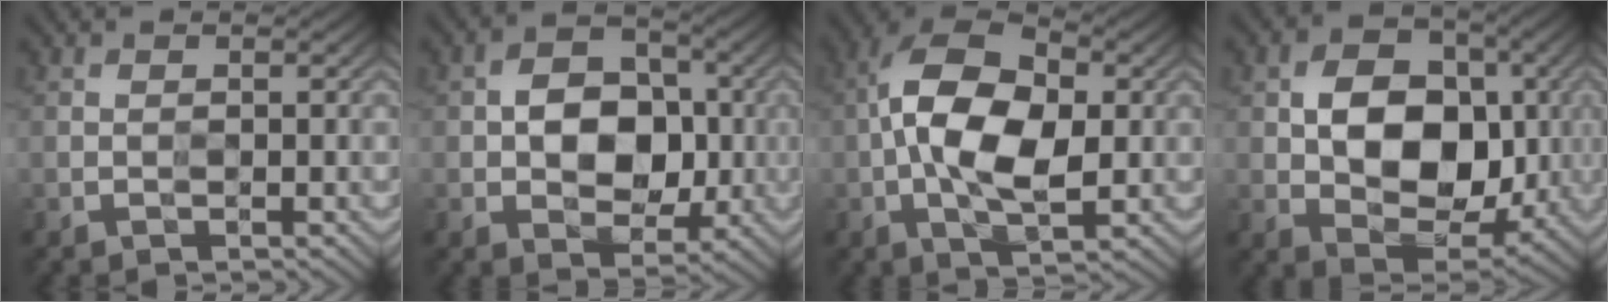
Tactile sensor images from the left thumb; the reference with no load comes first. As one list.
[{"total": 7.7, "force": [-0.2, 5.6, 5.3], "torque": [-0.088, 0.003, -0.013]}, {"total": 12.2, "force": [-0.5, 6.4, 10.4], "torque": [-0.208, 0.008, -0.017]}, {"total": 10.5, "force": [0.7, 7.5, 7.4], "torque": [-0.136, -0.002, 0.007]}]